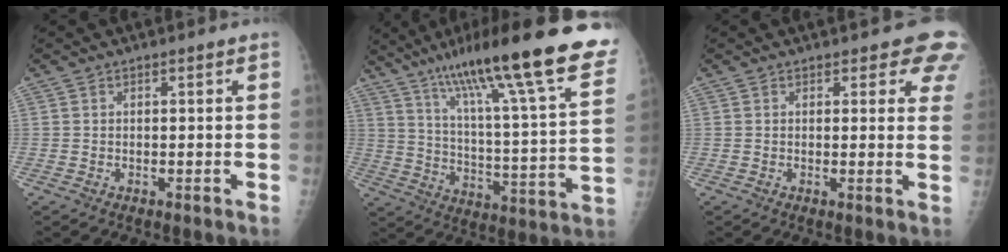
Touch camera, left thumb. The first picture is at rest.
{"total": 29.8, "force": [19.5, 4.4, 22.1], "torque": [-0.323, -0.045, 0.294]}
{"total": 6.7, "force": [5.6, 2.6, 2.6], "torque": [0.013, -0.023, 0.043]}